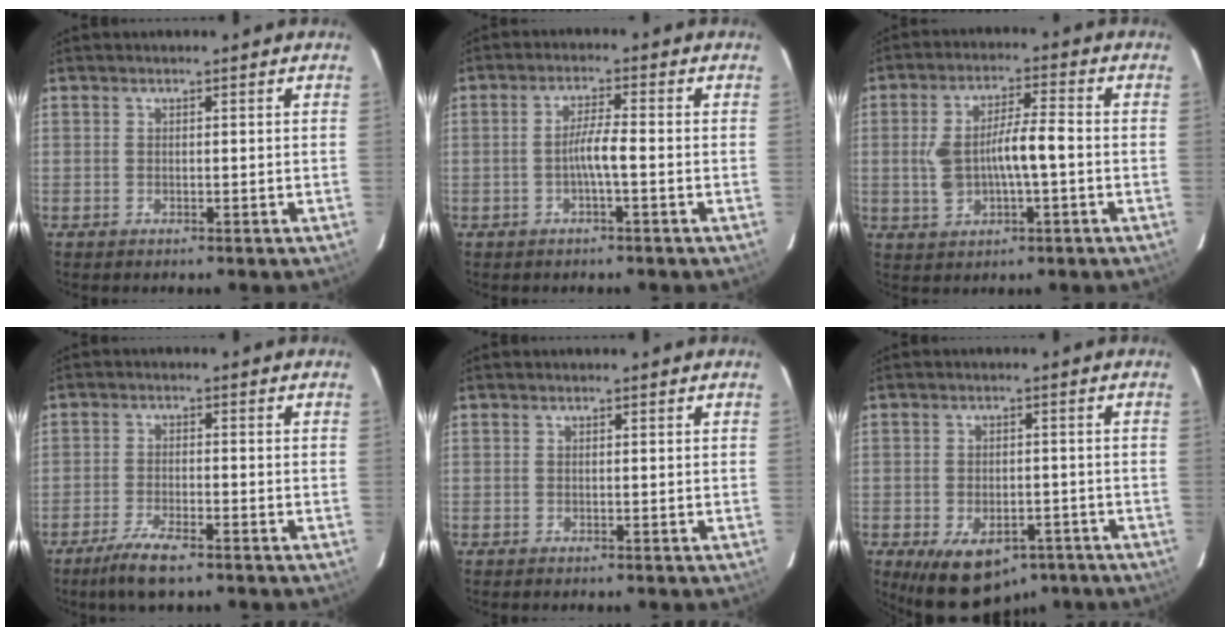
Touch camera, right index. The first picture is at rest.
{"total": 3.7, "force": [-1.0, 0.0, 3.6], "torque": [-0.067, 0.005, -0.018]}
{"total": 8.6, "force": [-0.6, 2.3, 8.2], "torque": [-0.166, 0.018, -0.005]}
{"total": 6.0, "force": [-4.3, 0.7, 4.1], "torque": [-0.084, -0.013, -0.076]}
{"total": 0.0}
{"total": 10.9, "force": [-6.5, 6.3, 6.0], "torque": [-0.101, -0.001, -0.087]}